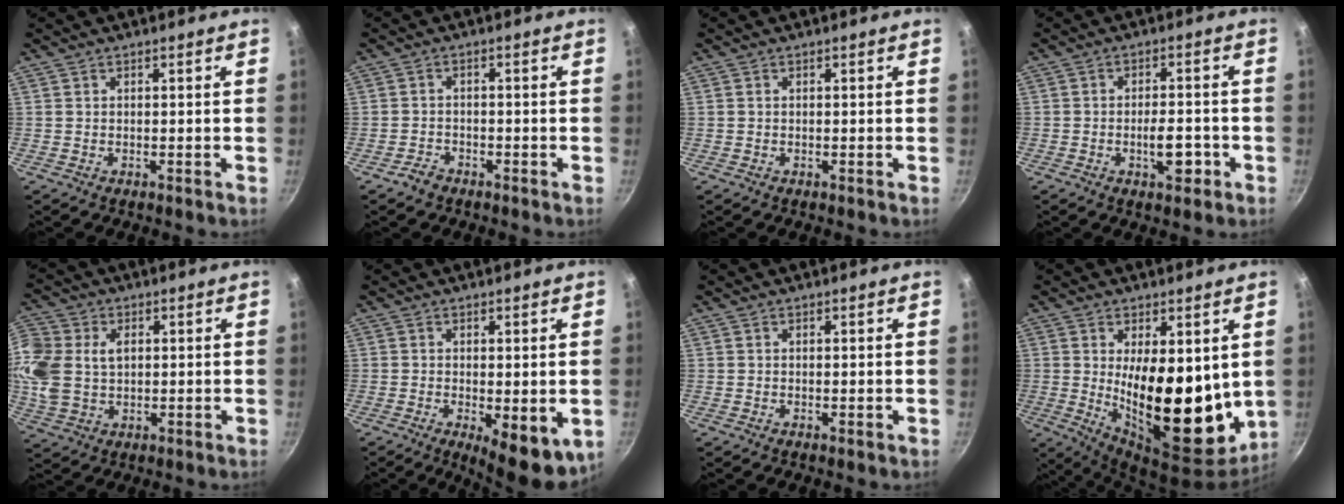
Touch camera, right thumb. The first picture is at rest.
{"total": 2.4, "force": [-2.0, 1.3, 0.6], "torque": [-0.008, 0.021, -0.033]}
{"total": 0.0}
{"total": 5.8, "force": [-2.3, 2.7, 4.6], "torque": [-0.049, 0.013, -0.034]}
{"total": 13.0, "force": [2.1, 9.8, 8.3], "torque": [-0.189, 0.003, 0.037]}
{"total": 8.7, "force": [-1.9, 3.2, 7.9], "torque": [-0.089, -0.011, -0.015]}
{"total": 0.0}
{"total": 19.2, "force": [1.5, 9.0, 16.8], "torque": [-0.225, -0.046, 0.038]}